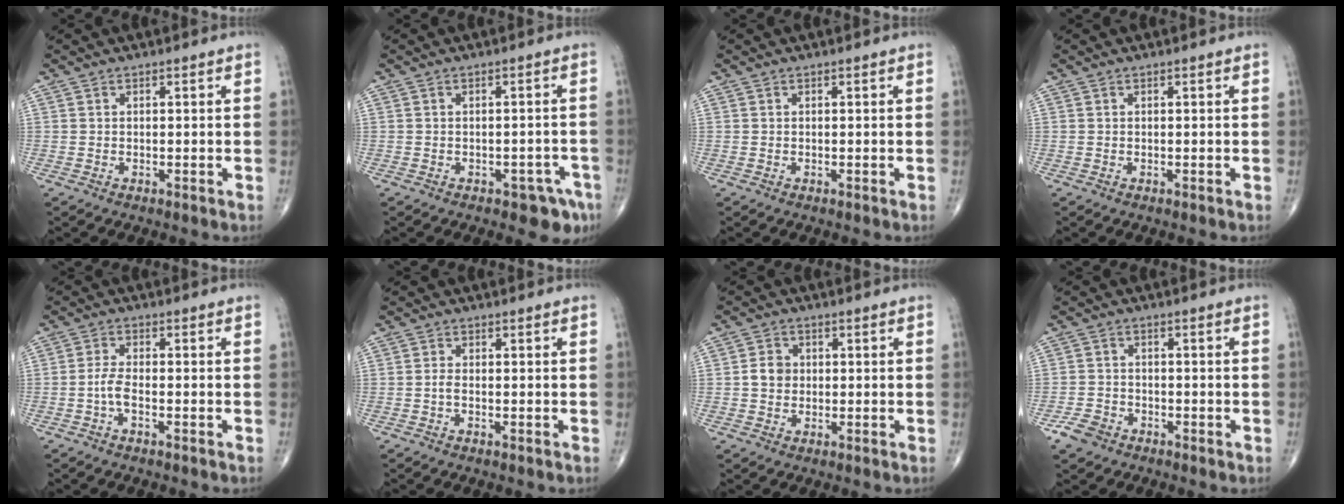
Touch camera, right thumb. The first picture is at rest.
{"total": 5.0, "force": [-2.9, 2.5, 3.1], "torque": [-0.022, 0.017, -0.031]}
{"total": 0.0}
{"total": 0.0}
{"total": 3.3, "force": [-1.2, 1.1, 2.9], "torque": [-0.068, 0.008, -0.027]}
{"total": 1.1, "force": [-0.4, 0.4, 1.0], "torque": [-0.024, -0.001, -0.009]}
{"total": 3.5, "force": [0.1, 3.0, 1.8], "torque": [-0.020, 0.007, -0.003]}
{"total": 4.0, "force": [-2.6, 2.8, 1.4], "torque": [-0.024, 0.011, -0.047]}